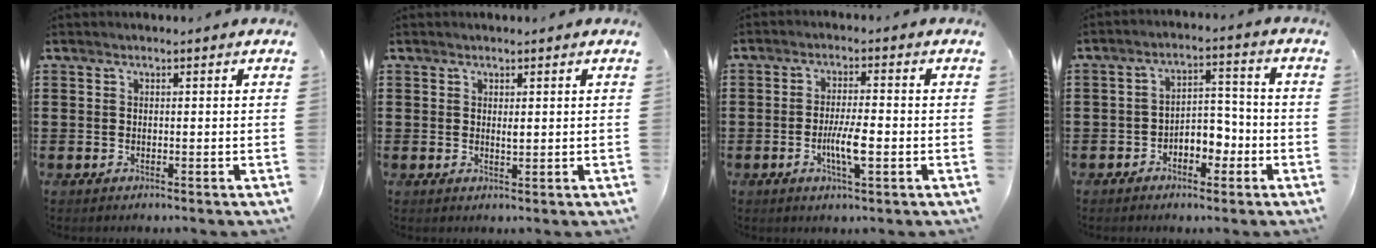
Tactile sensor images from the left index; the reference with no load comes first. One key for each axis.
{"total": 1.1, "fx": 0.3, "fy": 0.3, "fz": 1.0, "tx": -0.022, "ty": 0.002, "tz": 0.005}
{"total": 5.5, "fx": -1.5, "fy": 1.2, "fz": 5.2, "tx": -0.100, "ty": -0.002, "tz": -0.029}
{"total": 4.4, "fx": -2.7, "fy": 2.6, "fz": 2.4, "tx": -0.046, "ty": 0.013, "tz": -0.055}